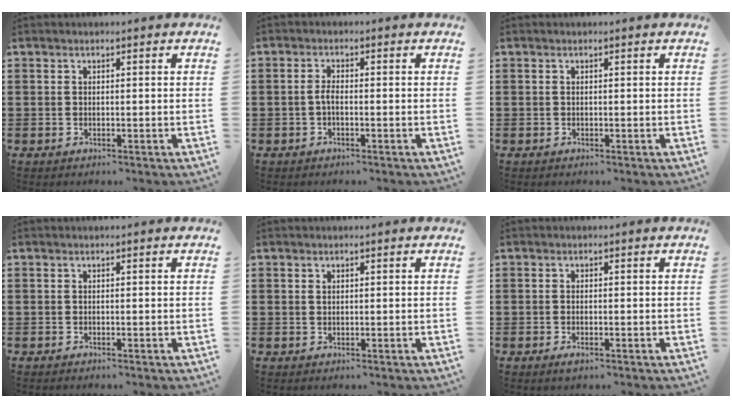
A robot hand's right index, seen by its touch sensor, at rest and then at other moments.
{"total": 1.9, "force": [-0.7, 0.6, 1.7], "torque": [-0.039, -0.002, -0.015]}
{"total": 0.0}
{"total": 0.0}
{"total": 0.6, "force": [0.2, 0.5, 0.3], "torque": [-0.008, 0.002, 0.005]}
{"total": 0.7, "force": [-0.4, 0.2, 0.5], "torque": [-0.012, -0.003, -0.006]}